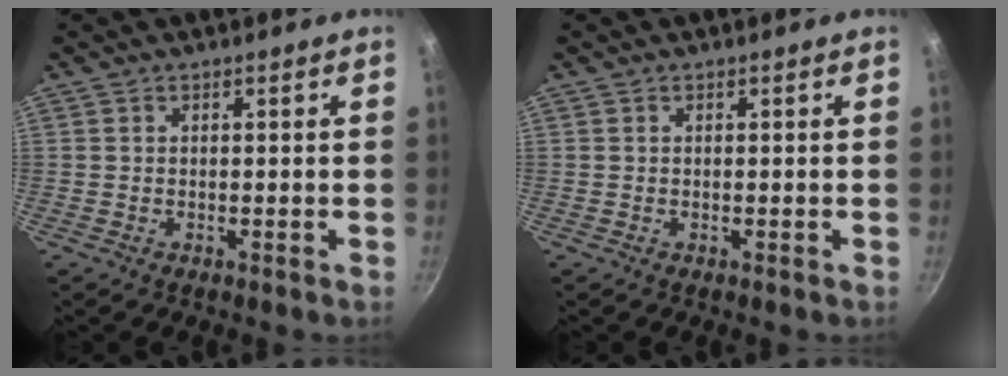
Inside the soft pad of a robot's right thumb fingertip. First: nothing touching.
{"total": 0.0}